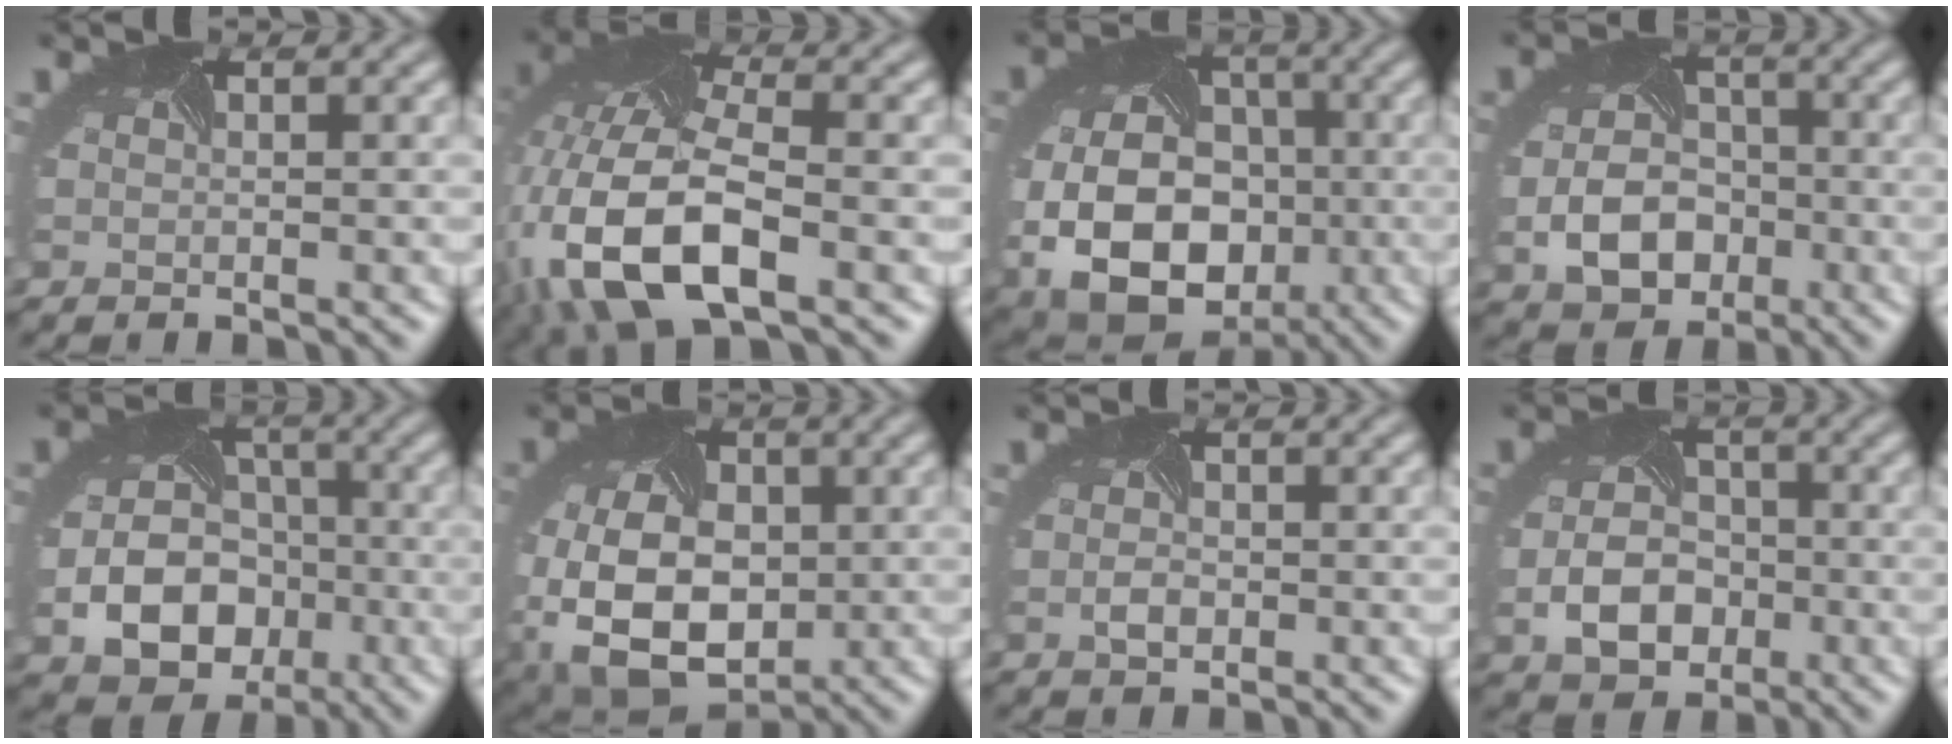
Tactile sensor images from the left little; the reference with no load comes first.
{"total": 12.7, "force": [-4.6, 6.6, 9.8], "torque": [-0.223, -0.024, -0.077]}
{"total": 14.4, "force": [-2.7, 10.9, 9.0], "torque": [-0.159, -0.046, -0.038]}
{"total": 6.2, "force": [-2.0, 4.7, 3.6], "torque": [-0.075, -0.020, -0.029]}
{"total": 8.1, "force": [-2.6, 6.3, 4.4], "torque": [-0.083, -0.031, -0.034]}
{"total": 13.4, "force": [-2.8, 9.4, 9.1], "torque": [-0.179, -0.038, -0.036]}
{"total": 1.3, "force": [-0.6, 0.9, 0.8], "torque": [-0.023, -0.005, -0.009]}
{"total": 5.5, "force": [-1.7, 4.0, 3.3], "torque": [-0.069, -0.017, -0.026]}